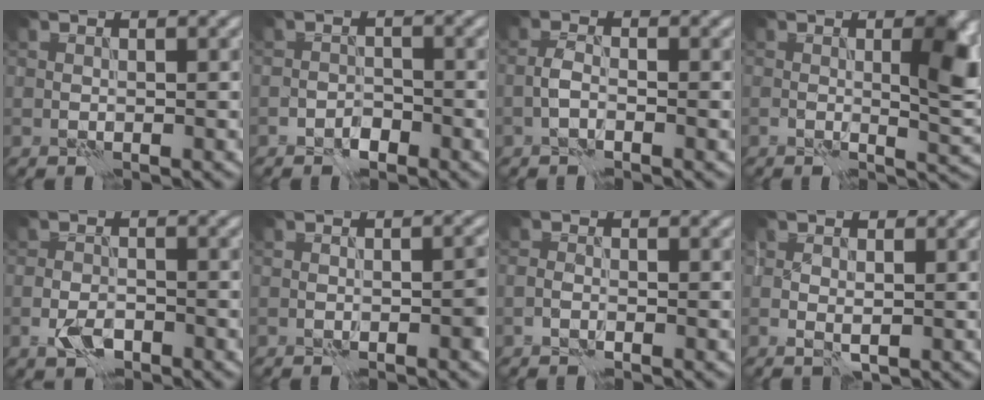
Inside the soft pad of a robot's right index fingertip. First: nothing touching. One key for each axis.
{"total": 1.3, "fx": -1.1, "fy": 0.6, "fz": 0.4, "tx": -0.001, "ty": 0.006, "tz": -0.021}
{"total": 1.4, "fx": -0.8, "fy": 0.3, "fz": 1.1, "tx": -0.020, "ty": 0.005, "tz": -0.018}
{"total": 4.7, "fx": 0.3, "fy": 1.0, "fz": 4.6, "tx": -0.065, "ty": -0.004, "tz": 0.007}
{"total": 2.2, "fx": -1.3, "fy": 1.1, "fz": 1.4, "tx": -0.027, "ty": 0.000, "tz": -0.025}
{"total": 1.2, "fx": -0.8, "fy": 0.3, "fz": 0.7, "tx": -0.008, "ty": 0.007, "tz": -0.010}
{"total": 0.6, "fx": -0.5, "fy": 0.1, "fz": 0.3, "tx": -0.008, "ty": 0.003, "tz": -0.013}
{"total": 2.0, "fx": 0.2, "fy": 1.4, "fz": 1.4, "tx": -0.015, "ty": 0.002, "tz": 0.009}